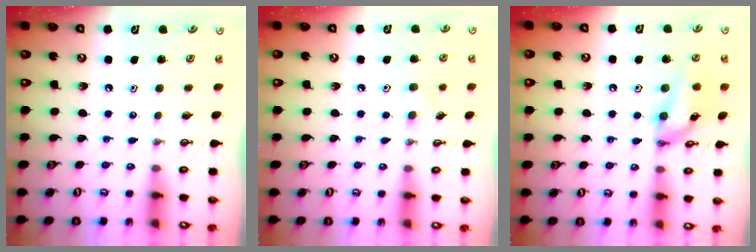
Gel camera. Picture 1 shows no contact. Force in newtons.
{"total": 4.3, "press": 4.2, "slide": 0.8}
{"total": 12.7, "press": 12.7, "slide": 1.0}